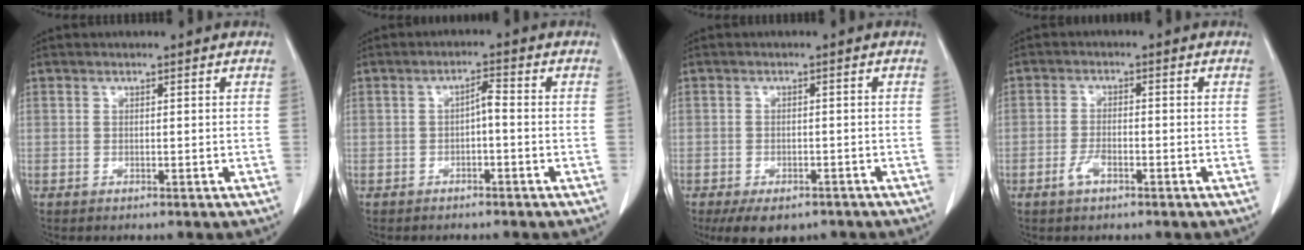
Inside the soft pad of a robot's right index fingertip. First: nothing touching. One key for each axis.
{"total": 2.2, "fx": -0.6, "fy": 0.5, "fz": 2.1, "tx": -0.036, "ty": 0.008, "tz": -0.010}
{"total": 7.2, "fx": -5.3, "fy": 3.7, "fz": 3.3, "tx": -0.040, "ty": -0.002, "tz": -0.073}
{"total": 3.8, "fx": -0.8, "fy": 2.4, "fz": 2.7, "tx": -0.051, "ty": -0.002, "tz": -0.004}